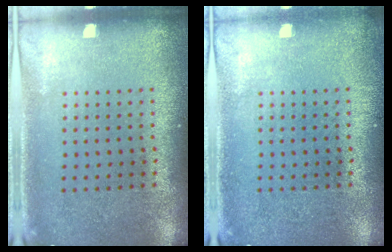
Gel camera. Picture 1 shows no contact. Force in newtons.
{"total": 0.5, "press": 0.5, "slide": 0.1}